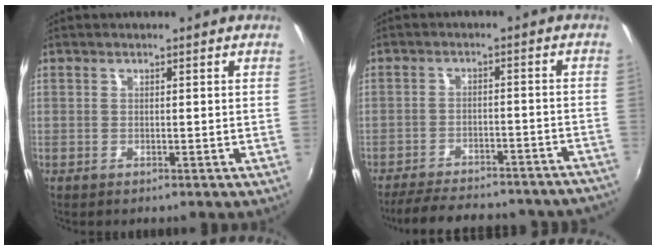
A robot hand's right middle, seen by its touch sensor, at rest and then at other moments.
{"total": 22.9, "force": [-20.4, 6.2, 8.5], "torque": [-0.162, 0.003, -0.248]}